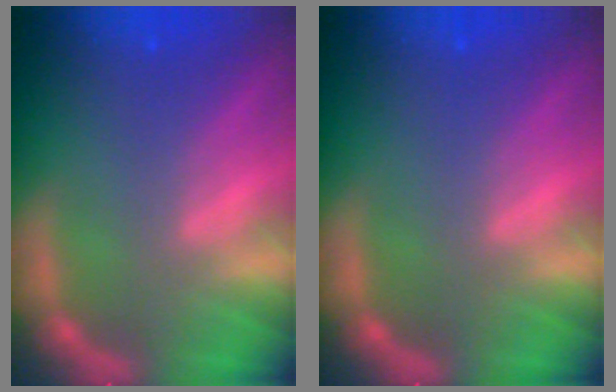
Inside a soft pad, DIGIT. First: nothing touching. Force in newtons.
{"total": 0.0}